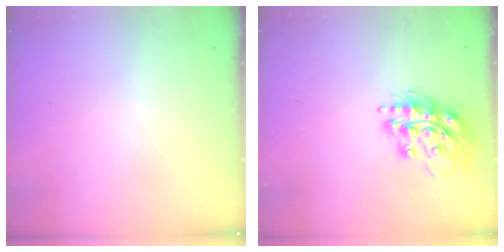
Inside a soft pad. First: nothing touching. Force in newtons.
{"total": 16.9, "press": 16.7, "slide": 2.3}